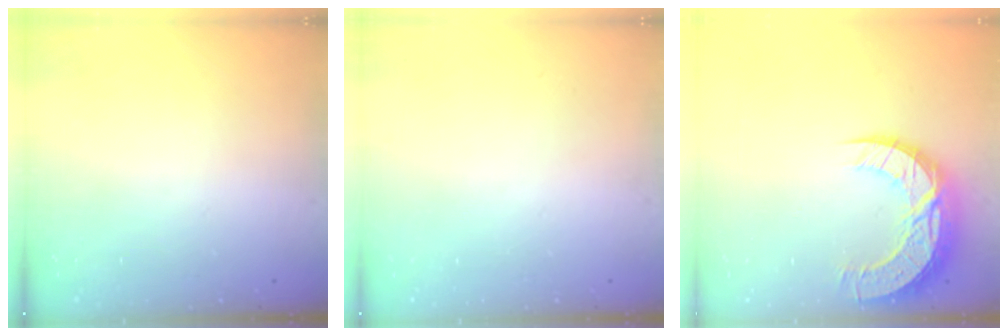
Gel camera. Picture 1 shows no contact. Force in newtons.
{"total": 0.0}
{"total": 13.7, "press": 13.7, "slide": 1.0}